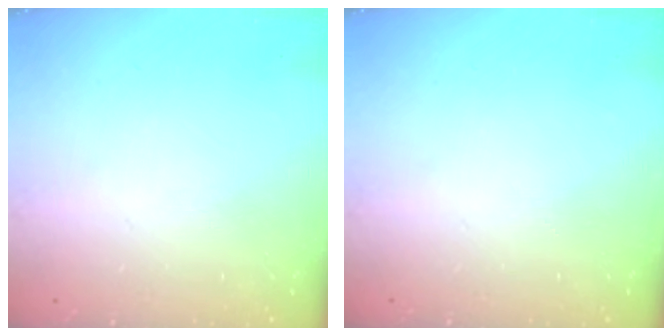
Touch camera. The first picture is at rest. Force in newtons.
{"total": 0.0}